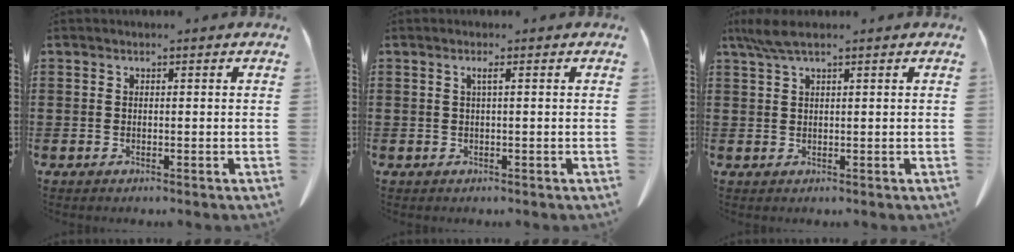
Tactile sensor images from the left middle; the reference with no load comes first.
{"total": 1.1, "force": [0.2, -0.1, 1.1], "torque": [-0.021, -0.001, 0.004]}
{"total": 3.2, "force": [2.1, 0.4, 2.4], "torque": [-0.052, 0.000, 0.039]}